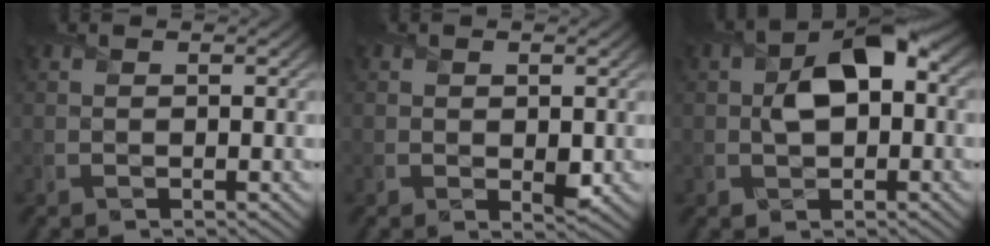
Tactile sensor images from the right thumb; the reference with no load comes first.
{"total": 2.2, "force": [0.0, 1.5, 1.6], "torque": [-0.030, -0.010, 0.005]}
{"total": 7.3, "force": [0.4, 4.4, 5.8], "torque": [-0.096, 0.006, 0.004]}